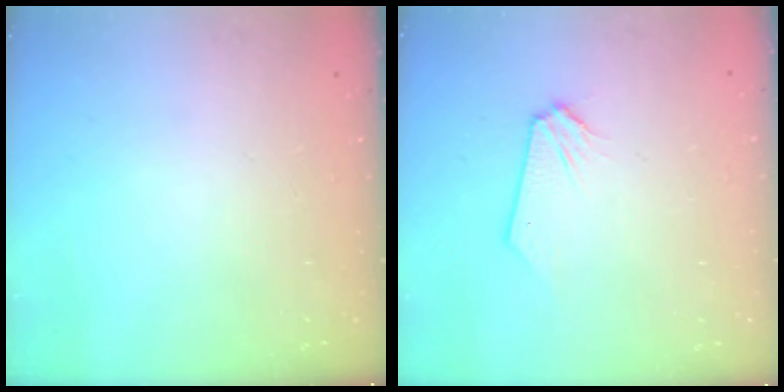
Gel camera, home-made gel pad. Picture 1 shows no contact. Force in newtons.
{"total": 0.0}